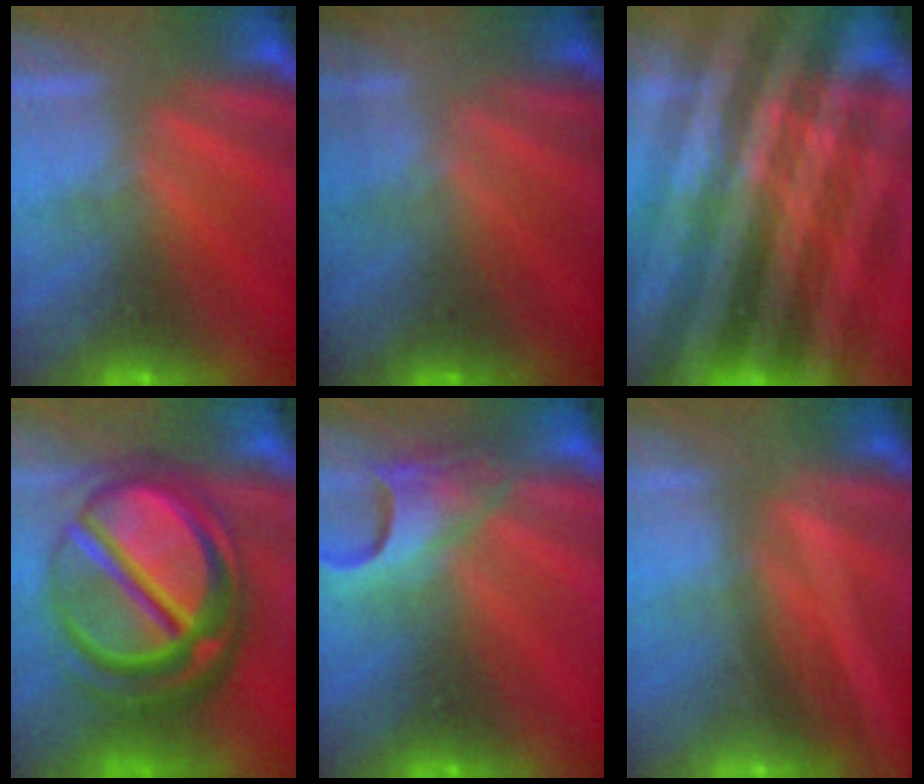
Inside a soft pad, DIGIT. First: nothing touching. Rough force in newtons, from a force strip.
{"total": 1.8}
{"total": 8.5}
{"total": 7.4}
{"total": 5.0}
{"total": 2.0}